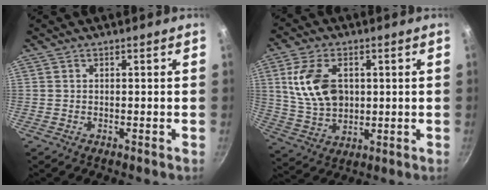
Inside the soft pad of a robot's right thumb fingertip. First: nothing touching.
{"total": 13.1, "force": [2.6, 8.6, 9.5], "torque": [-0.165, -0.014, 0.056]}